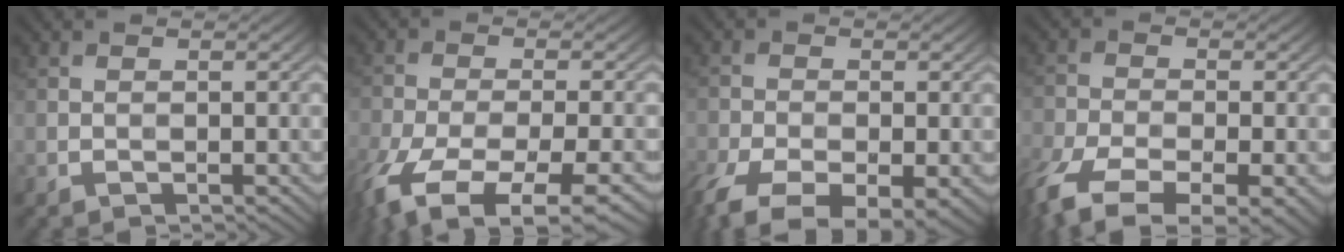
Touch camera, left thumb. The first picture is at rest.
{"total": 13.2, "force": [-8.7, 4.4, 9.0], "torque": [-0.199, -0.045, -0.132]}
{"total": 11.2, "force": [-7.2, 5.0, 7.0], "torque": [-0.149, -0.049, -0.115]}
{"total": 11.1, "force": [-7.0, 4.4, 7.4], "torque": [-0.163, -0.039, -0.125]}